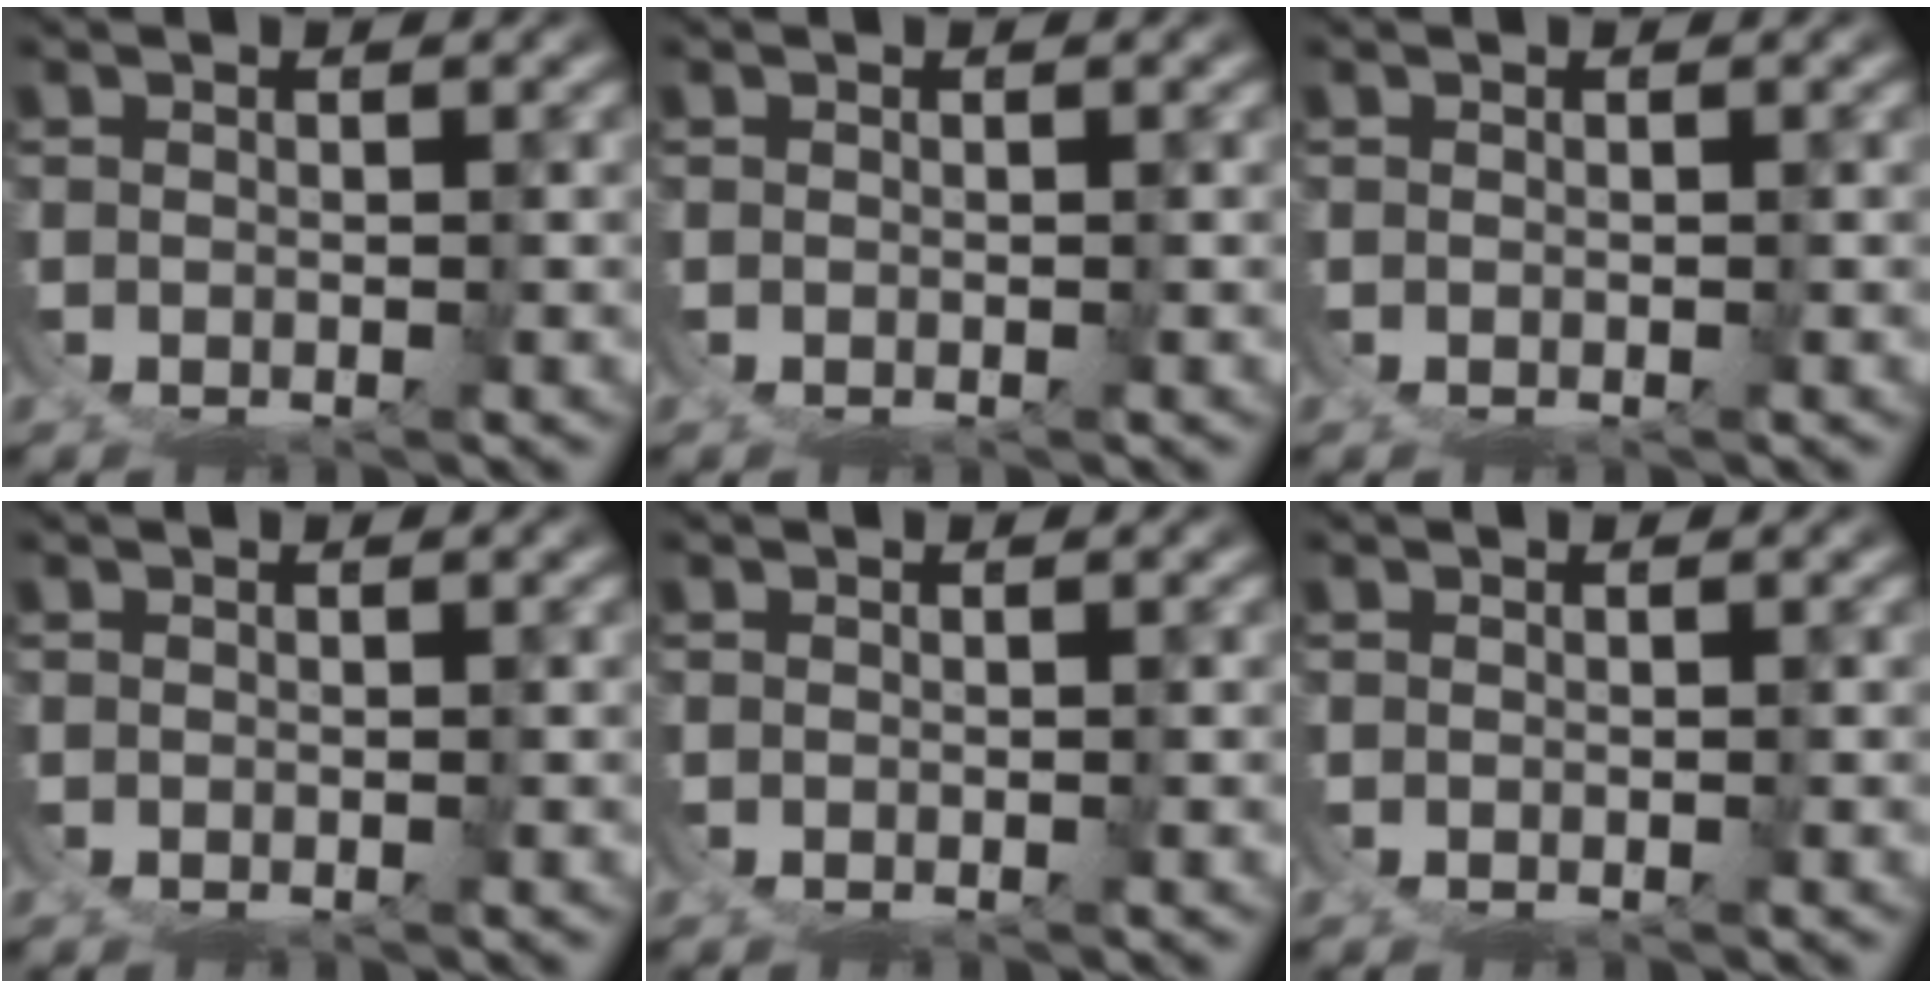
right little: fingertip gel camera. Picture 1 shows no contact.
{"total": 0.0}
{"total": 0.0}
{"total": 0.0}
{"total": 0.0}
{"total": 0.0}